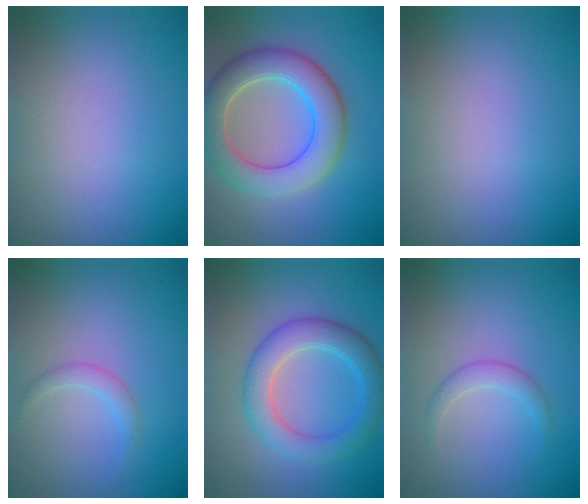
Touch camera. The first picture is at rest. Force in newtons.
{"total": 7.3, "press": 7.3, "slide": 0.7}
{"total": 0.0}
{"total": 1.3, "press": 1.3, "slide": 0.1}
{"total": 5.1, "press": 5.1, "slide": 0.1}
{"total": 1.6, "press": 1.6, "slide": 0.0}